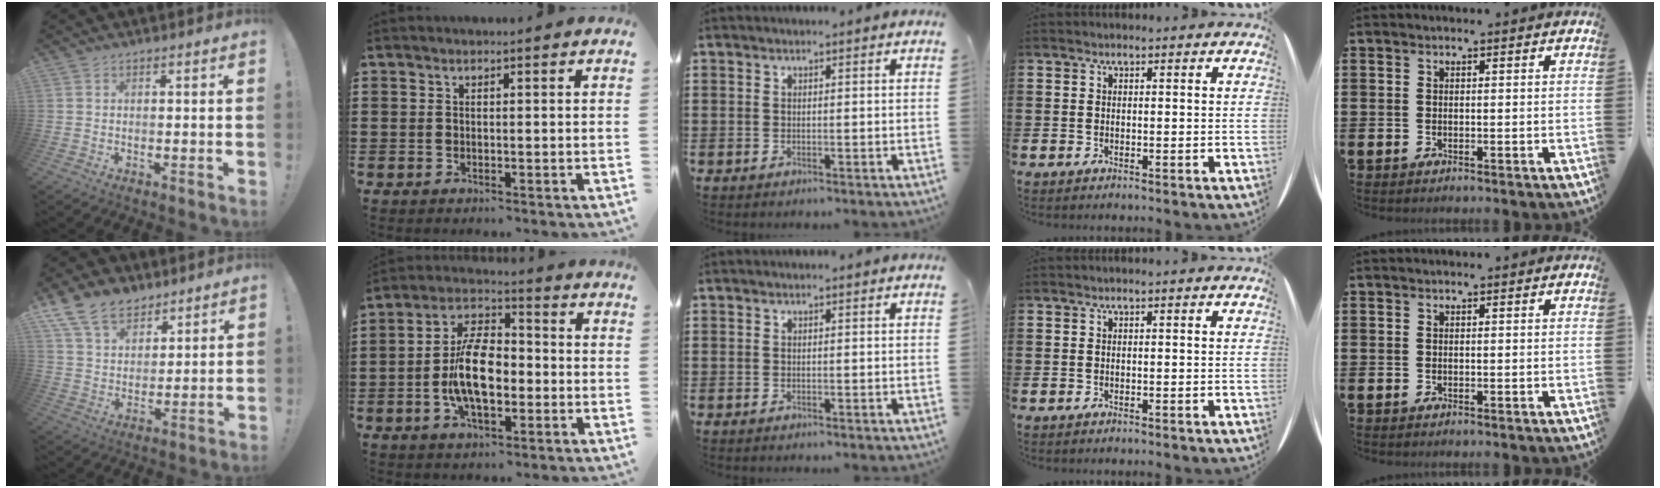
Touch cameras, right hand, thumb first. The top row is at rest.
{"thumb": {"total": 12.7, "force": [9.1, 7.6, 4.6], "torque": [-0.089, -0.057, 0.176]}, "index": {"total": 10.4, "force": [-2.0, 5.4, 8.8], "torque": [-0.182, 0.002, -0.042]}}